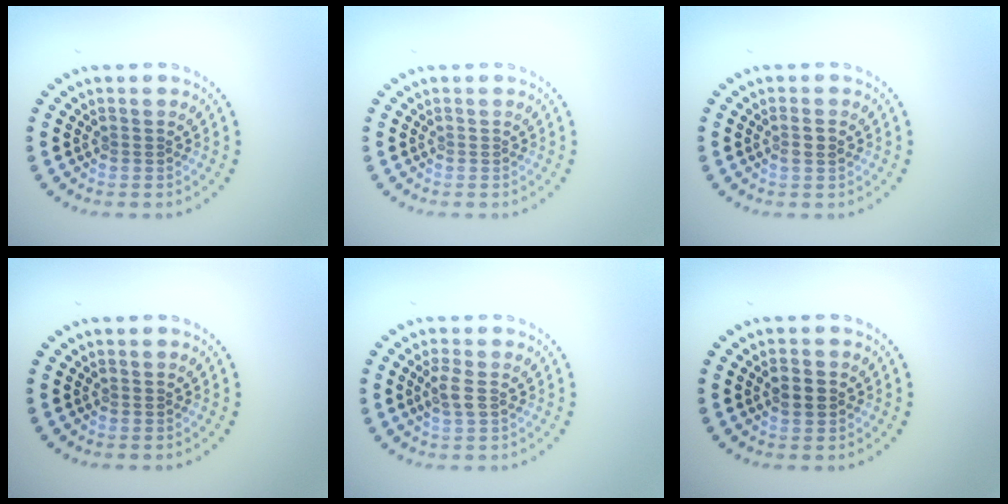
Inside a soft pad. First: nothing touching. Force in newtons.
{"total": 0.0}
{"total": 1.2, "press": 1.1, "slide": 0.5}
{"total": 0.0}
{"total": 1.9, "press": 1.7, "slide": 0.7}
{"total": 2.3, "press": 2.3, "slide": 0.1}